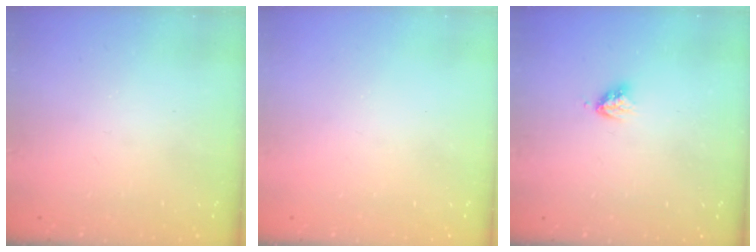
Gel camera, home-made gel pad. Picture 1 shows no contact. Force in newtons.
{"total": 0.0}
{"total": 3.6, "press": 3.5, "slide": 0.5}